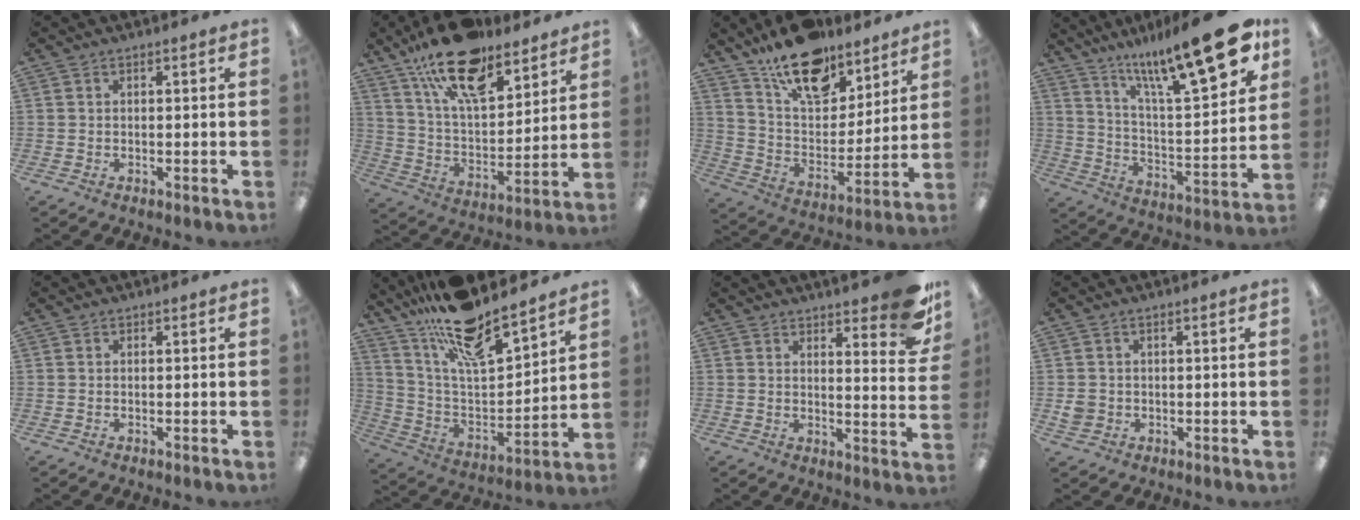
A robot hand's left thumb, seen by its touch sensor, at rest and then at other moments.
{"total": 20.0, "force": [14.3, 8.3, 11.2], "torque": [-0.196, -0.075, 0.250]}
{"total": 18.7, "force": [13.7, 9.2, 8.8], "torque": [-0.146, -0.085, 0.242]}
{"total": 23.2, "force": [16.3, 5.6, 15.6], "torque": [-0.222, -0.105, 0.257]}
{"total": 0.0}
{"total": 19.2, "force": [16.2, 4.9, 9.2], "torque": [-0.166, -0.113, 0.279]}
{"total": 10.2, "force": [7.7, 2.7, 6.2], "torque": [-0.066, -0.057, 0.129]}
{"total": 2.4, "force": [0.0, 2.2, 1.0], "torque": [-0.020, 0.004, -0.002]}